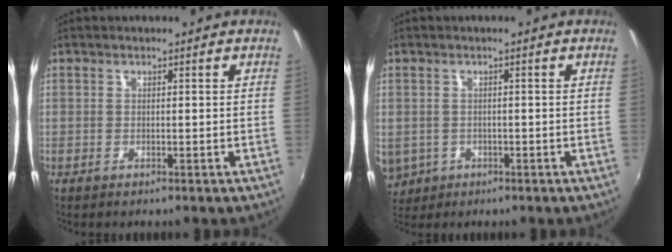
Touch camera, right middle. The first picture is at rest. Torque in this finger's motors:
{"motor_torque": [2.09, -0.04, 1.05, 0.21]}